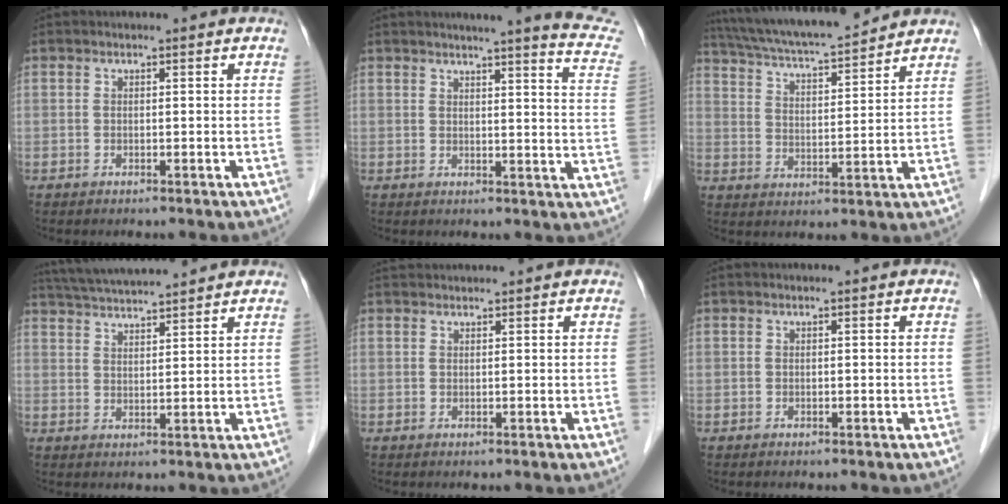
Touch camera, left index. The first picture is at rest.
{"total": 15.1, "force": [13.6, -0.3, 6.5], "torque": [-0.076, -0.065, 0.134]}
{"total": 15.8, "force": [14.4, 1.2, 6.6], "torque": [-0.122, 0.016, 0.234]}
{"total": 10.9, "force": [10.1, 0.1, 4.1], "torque": [-0.080, 0.027, 0.159]}
{"total": 3.2, "force": [3.1, 0.3, 0.6], "torque": [-0.007, 0.031, 0.048]}
{"total": 0.0}